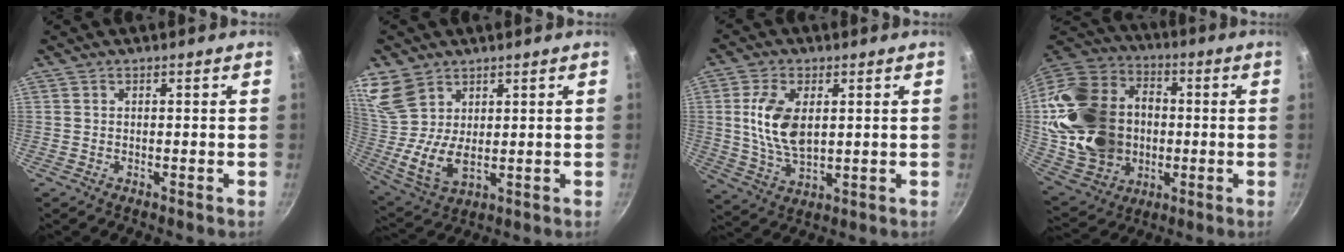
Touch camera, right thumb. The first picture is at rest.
{"total": 12.2, "force": [6.1, 7.9, 6.9], "torque": [-0.126, -0.030, 0.132]}
{"total": 11.1, "force": [1.9, 6.3, 9.0], "torque": [-0.167, -0.010, 0.040]}
{"total": 27.3, "force": [-0.3, 21.3, 17.0], "torque": [-0.310, 0.039, 0.014]}